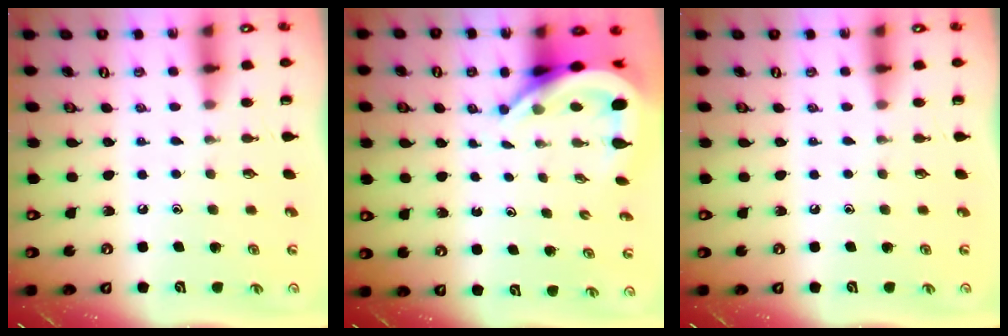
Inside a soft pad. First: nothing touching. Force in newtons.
{"total": 8.5, "press": 8.4, "slide": 1.0}
{"total": 0.0}